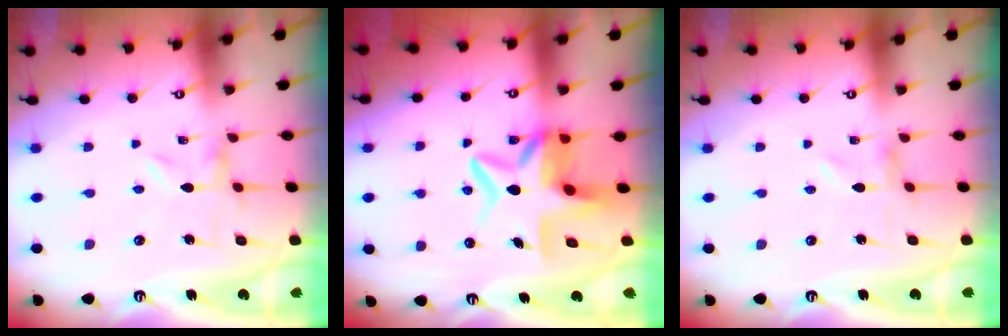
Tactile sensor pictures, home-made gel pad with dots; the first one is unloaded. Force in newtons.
{"total": 10.2, "press": 9.7, "slide": 3.1}
{"total": 0.0}